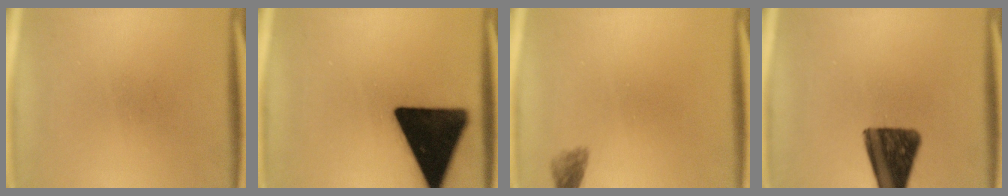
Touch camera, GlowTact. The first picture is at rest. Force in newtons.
{"total": 19.8}
{"total": 1.7}
{"total": 13.0}